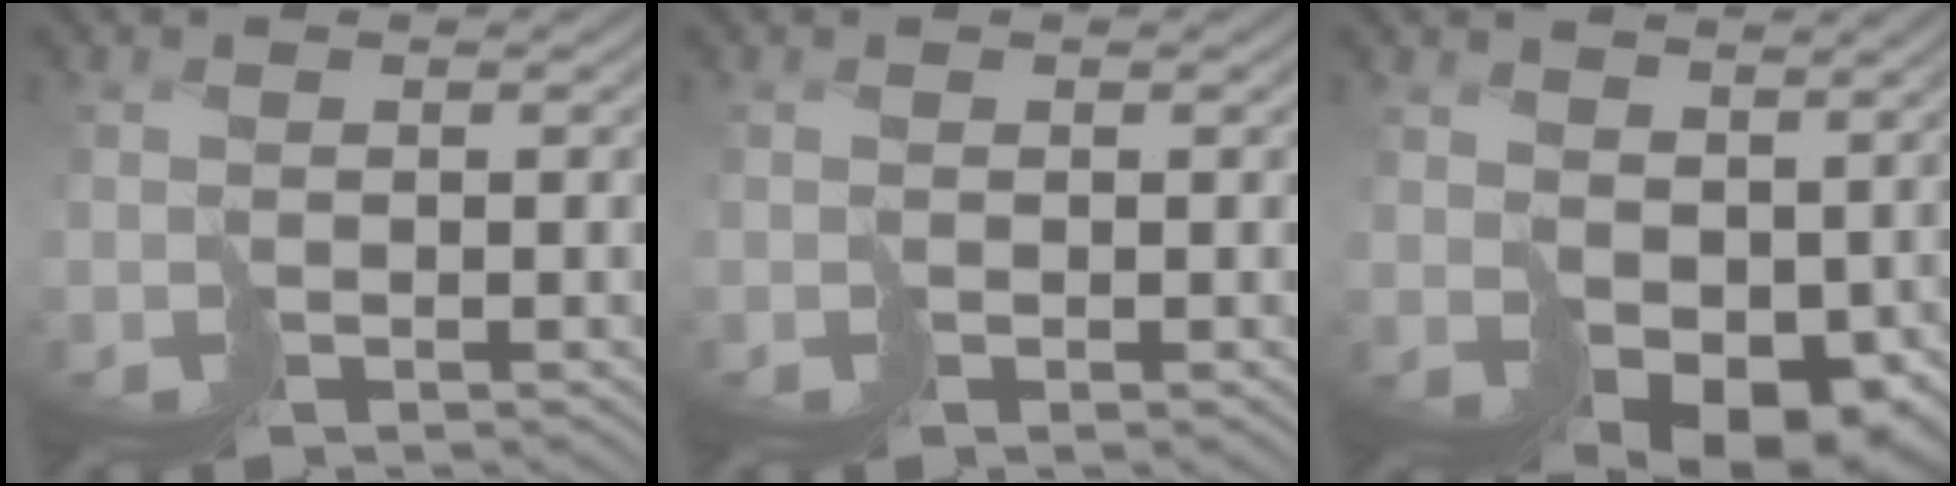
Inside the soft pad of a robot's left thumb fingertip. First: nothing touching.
{"total": 0.0}
{"total": 10.9, "force": [2.1, 7.7, 7.4], "torque": [-0.144, -0.037, 0.077]}